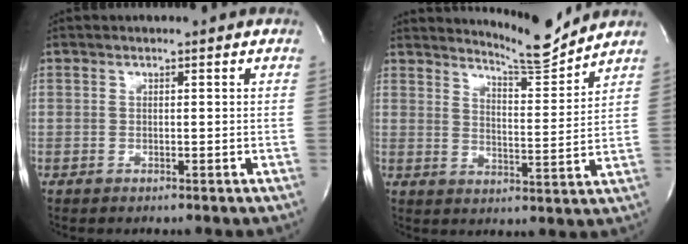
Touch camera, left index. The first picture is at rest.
{"total": 7.5, "force": [7.4, -0.7, 0.7], "torque": [-0.023, -0.031, 0.116]}